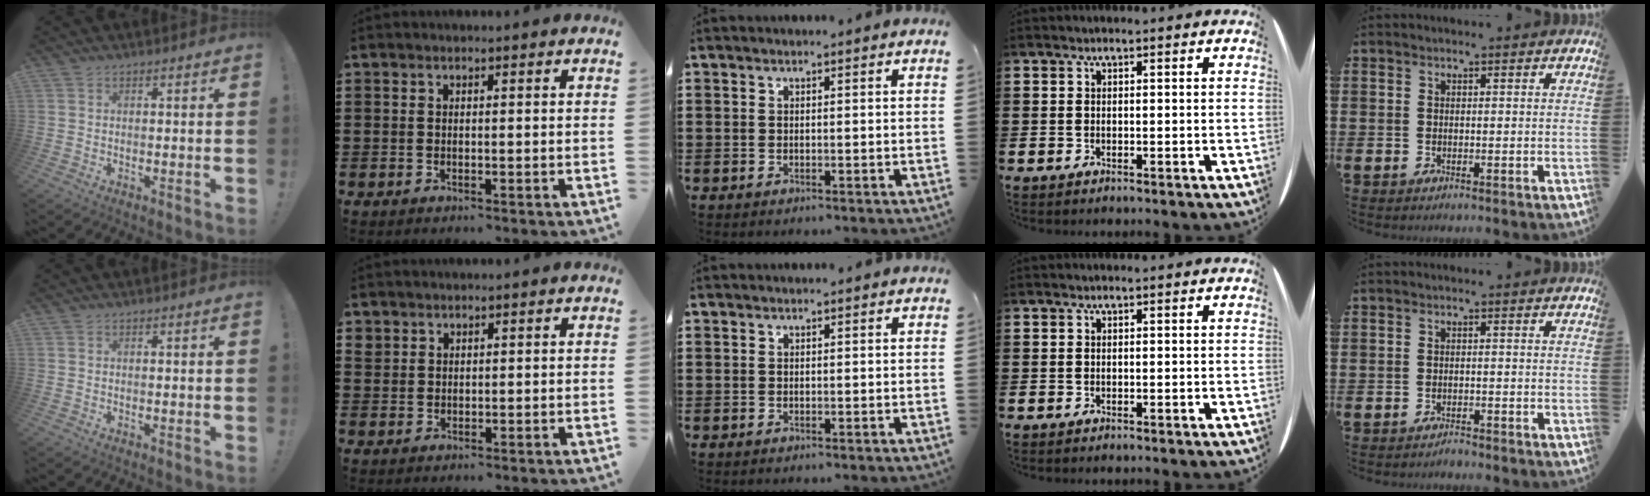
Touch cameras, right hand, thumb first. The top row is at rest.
{"index": {"total": 1.4, "force": [1.1, 0.9, 0.1], "torque": [-0.004, 0.003, 0.022]}, "little": {"total": 1.0, "force": [-1.0, 0.0, 0.0], "torque": [-0.004, 0.000, -0.020]}}